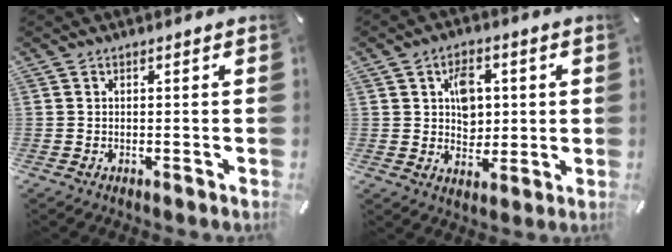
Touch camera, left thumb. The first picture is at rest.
{"total": 7.3, "force": [1.4, 6.0, 4.0], "torque": [-0.040, -0.003, 0.019]}